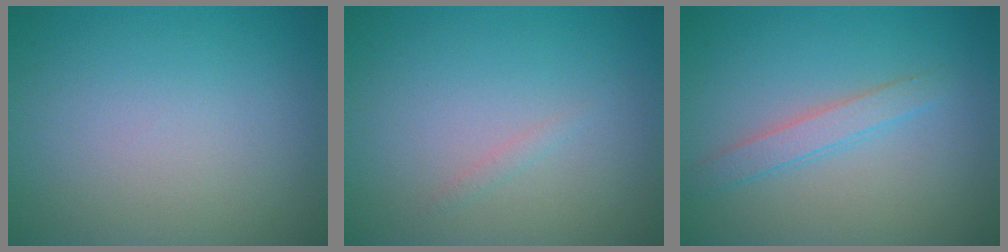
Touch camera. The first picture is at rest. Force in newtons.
{"total": 0.5, "press": 0.5, "slide": 0.0}
{"total": 2.0, "press": 2.0, "slide": 0.1}